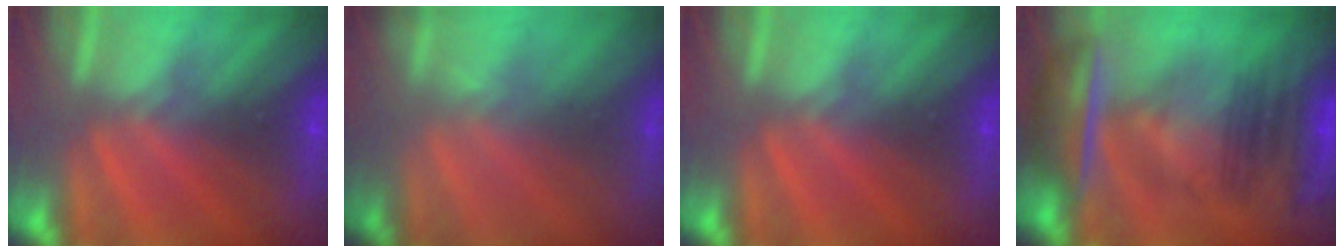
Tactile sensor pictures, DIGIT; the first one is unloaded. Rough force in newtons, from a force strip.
{"total": 1.6}
{"total": 0.0}
{"total": 7.3}